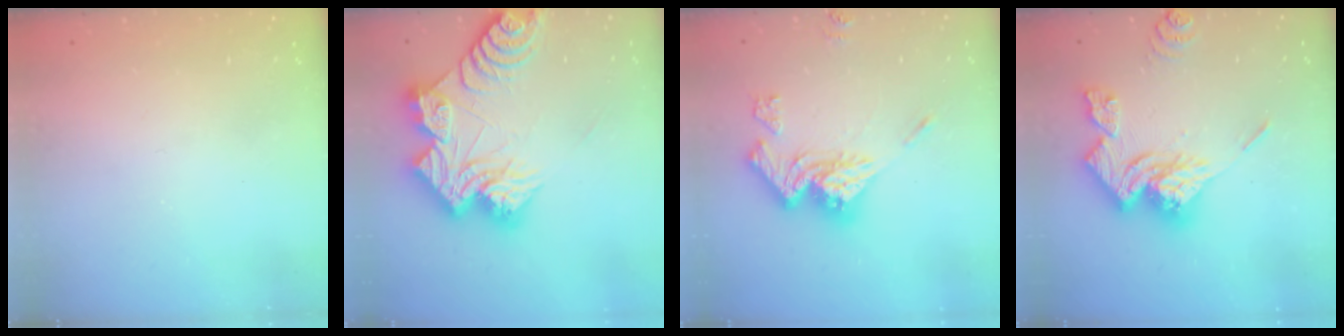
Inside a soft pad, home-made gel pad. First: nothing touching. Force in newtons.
{"total": 21.4, "press": 21.3, "slide": 2.3}
{"total": 15.0, "press": 15.0, "slide": 1.5}
{"total": 18.2, "press": 18.1, "slide": 2.0}